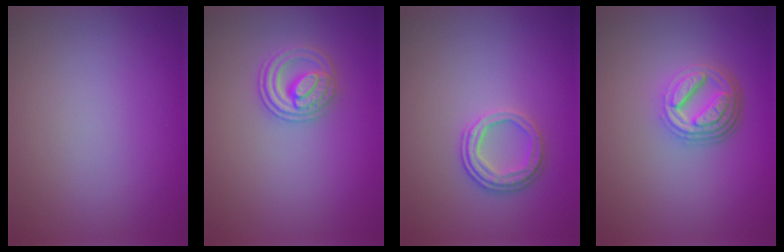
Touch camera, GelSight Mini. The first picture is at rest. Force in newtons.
{"total": 2.7, "press": 2.6, "slide": 0.3}
{"total": 2.5, "press": 2.1, "slide": 1.4}
{"total": 4.9, "press": 3.5, "slide": 3.4}